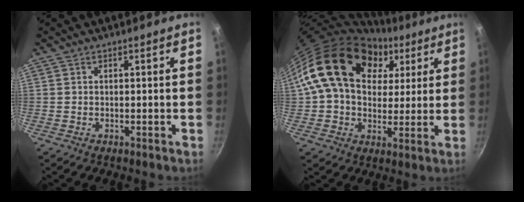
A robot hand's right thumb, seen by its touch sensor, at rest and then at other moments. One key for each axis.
{"total": 21.9, "fx": 8.5, "fy": 15.0, "fz": 13.4, "tx": -0.212, "ty": 0.001, "tz": 0.138}